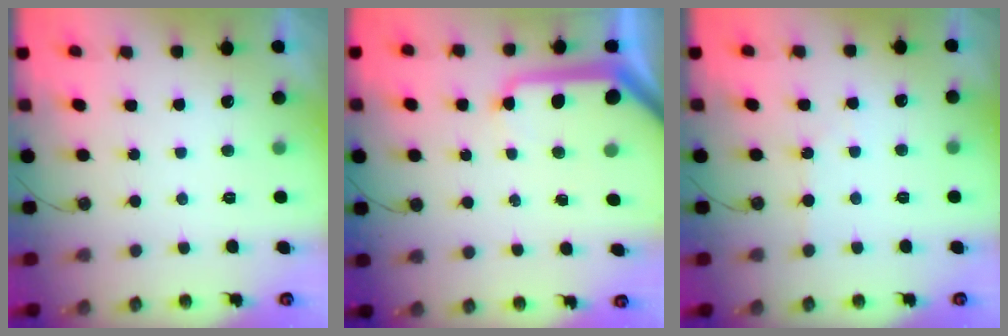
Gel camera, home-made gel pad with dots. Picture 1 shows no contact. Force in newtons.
{"total": 12.8, "press": 12.7, "slide": 1.3}
{"total": 2.9, "press": 2.8, "slide": 0.5}